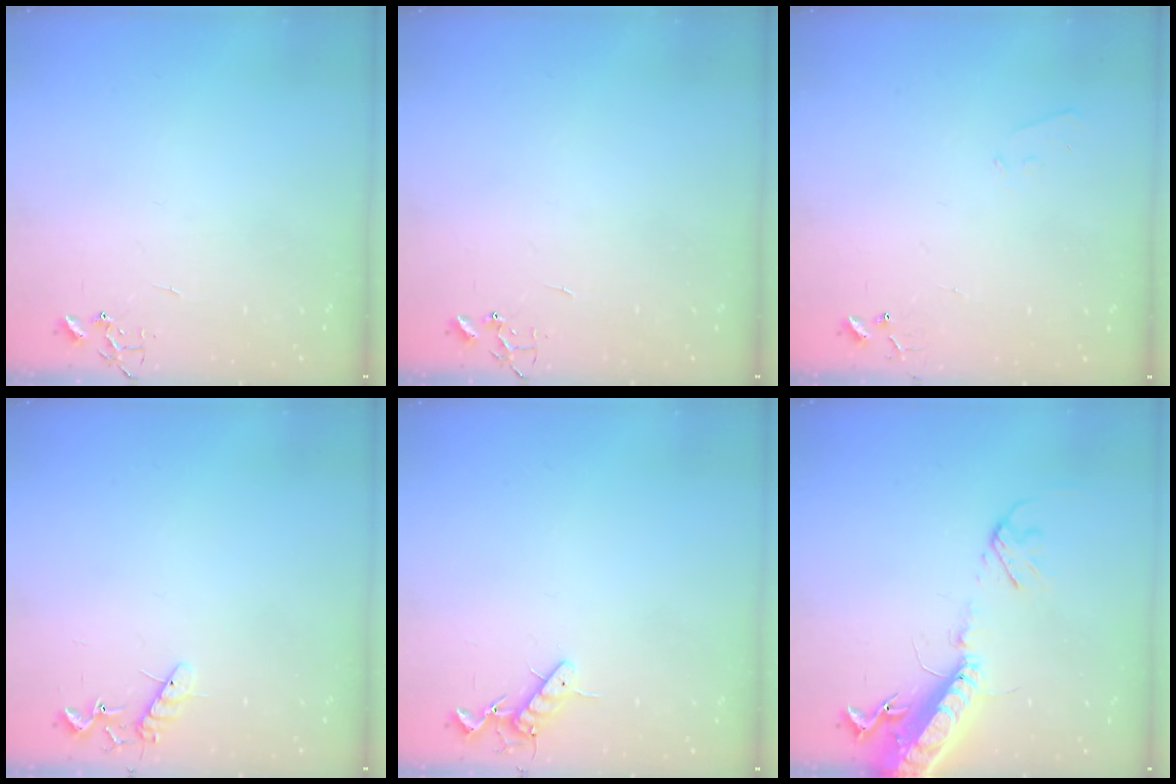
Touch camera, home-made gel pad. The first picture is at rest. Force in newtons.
{"total": 0.0}
{"total": 4.2, "press": 4.2, "slide": 0.6}
{"total": 10.4, "press": 10.3, "slide": 0.9}
{"total": 8.0, "press": 7.9, "slide": 1.4}
{"total": 17.4, "press": 16.9, "slide": 4.1}